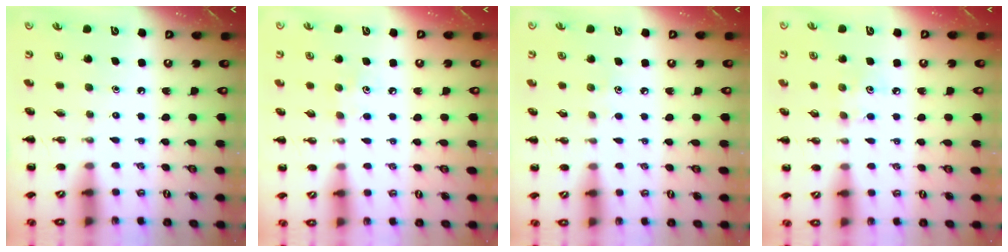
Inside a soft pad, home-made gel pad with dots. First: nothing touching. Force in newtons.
{"total": 4.3, "press": 4.1, "slide": 1.2}
{"total": 3.5, "press": 3.4, "slide": 0.8}
{"total": 4.6, "press": 4.5, "slide": 1.1}